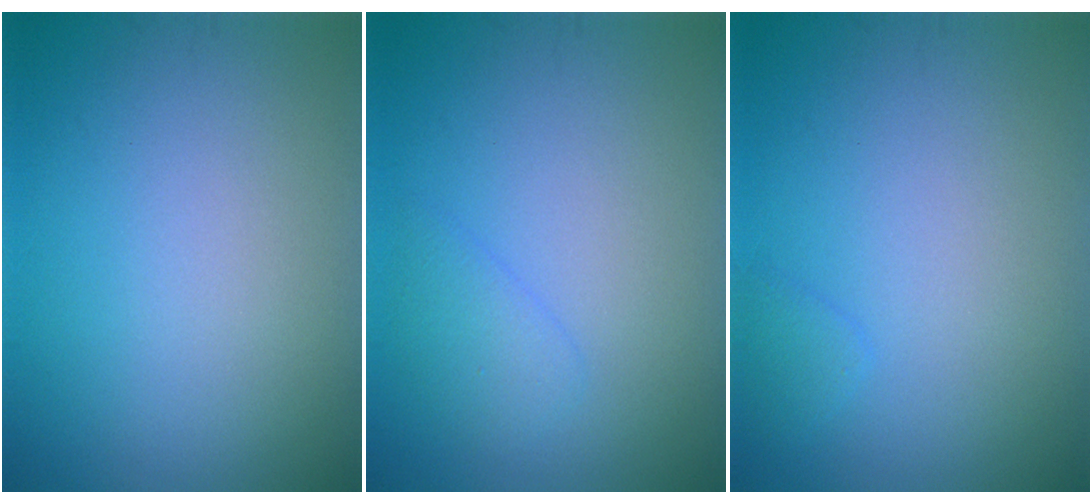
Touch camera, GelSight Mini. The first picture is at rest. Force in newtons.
{"total": 1.6, "press": 1.6, "slide": 0.1}
{"total": 0.9, "press": 0.9, "slide": 0.1}